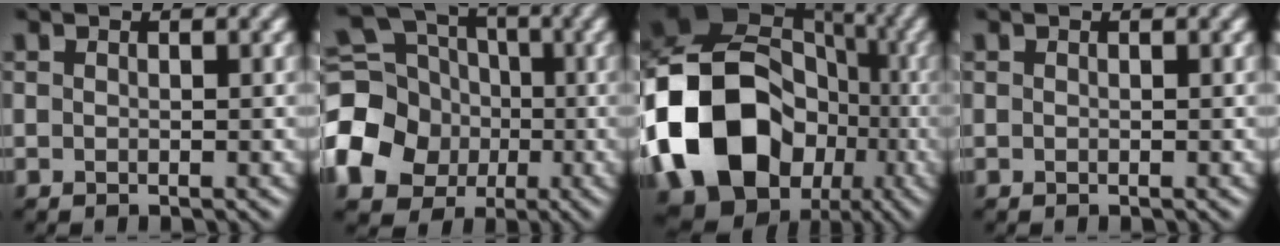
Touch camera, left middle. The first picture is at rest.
{"total": 11.6, "force": [-2.3, 9.9, 5.5], "torque": [-0.139, -0.018, -0.060]}
{"total": 20.4, "force": [-5.3, 17.3, 9.5], "torque": [-0.180, -0.015, -0.122]}
{"total": 0.0}